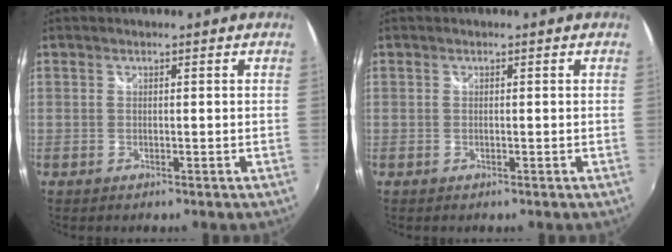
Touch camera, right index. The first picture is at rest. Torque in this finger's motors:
{"motor_torque": [-0.16, 0.12, -0.02, 0.00]}